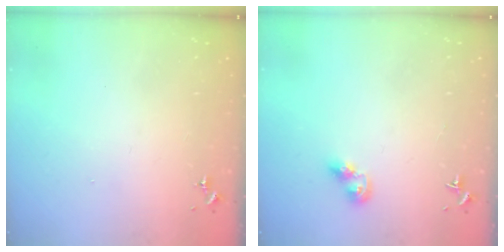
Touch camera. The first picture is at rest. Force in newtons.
{"total": 7.1, "press": 7.0, "slide": 0.8}